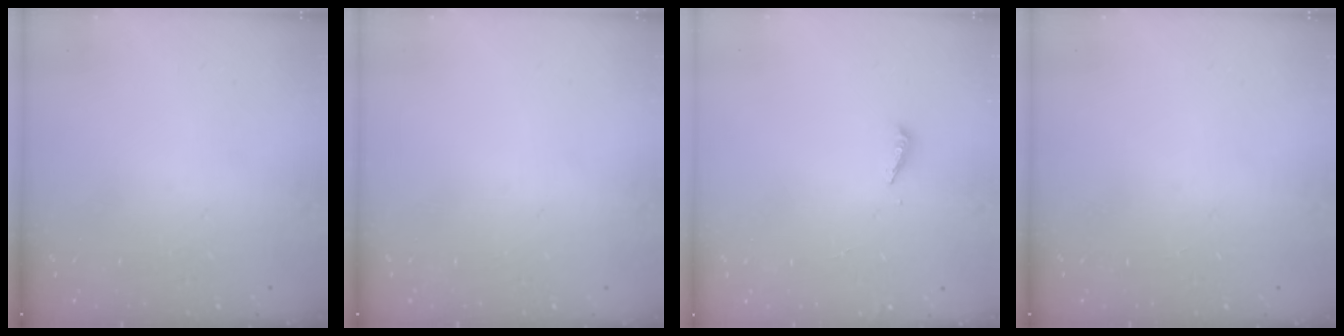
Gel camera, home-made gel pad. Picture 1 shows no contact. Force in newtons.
{"total": 0.0}
{"total": 2.0, "press": 2.0, "slide": 0.2}
{"total": 0.0}